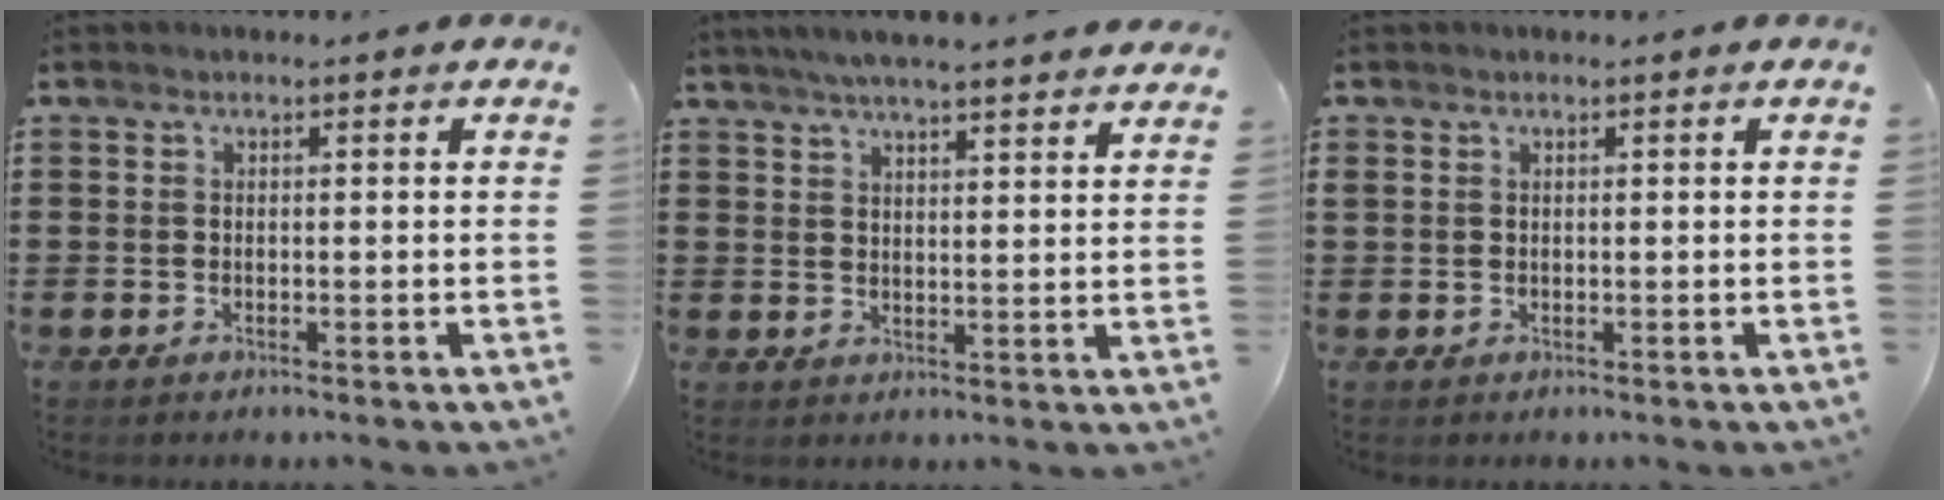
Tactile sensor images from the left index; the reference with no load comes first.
{"total": 4.9, "force": [4.5, -0.2, 1.9], "torque": [-0.049, -0.014, 0.080]}
{"total": 0.6, "force": [0.3, 0.5, 0.3], "torque": [-0.008, 0.005, 0.006]}